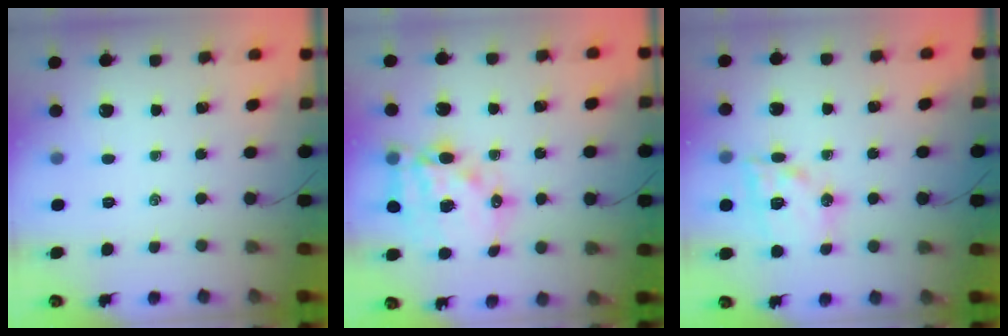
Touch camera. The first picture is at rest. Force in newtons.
{"total": 16.8, "press": 16.4, "slide": 3.7}
{"total": 15.0, "press": 14.8, "slide": 2.2}